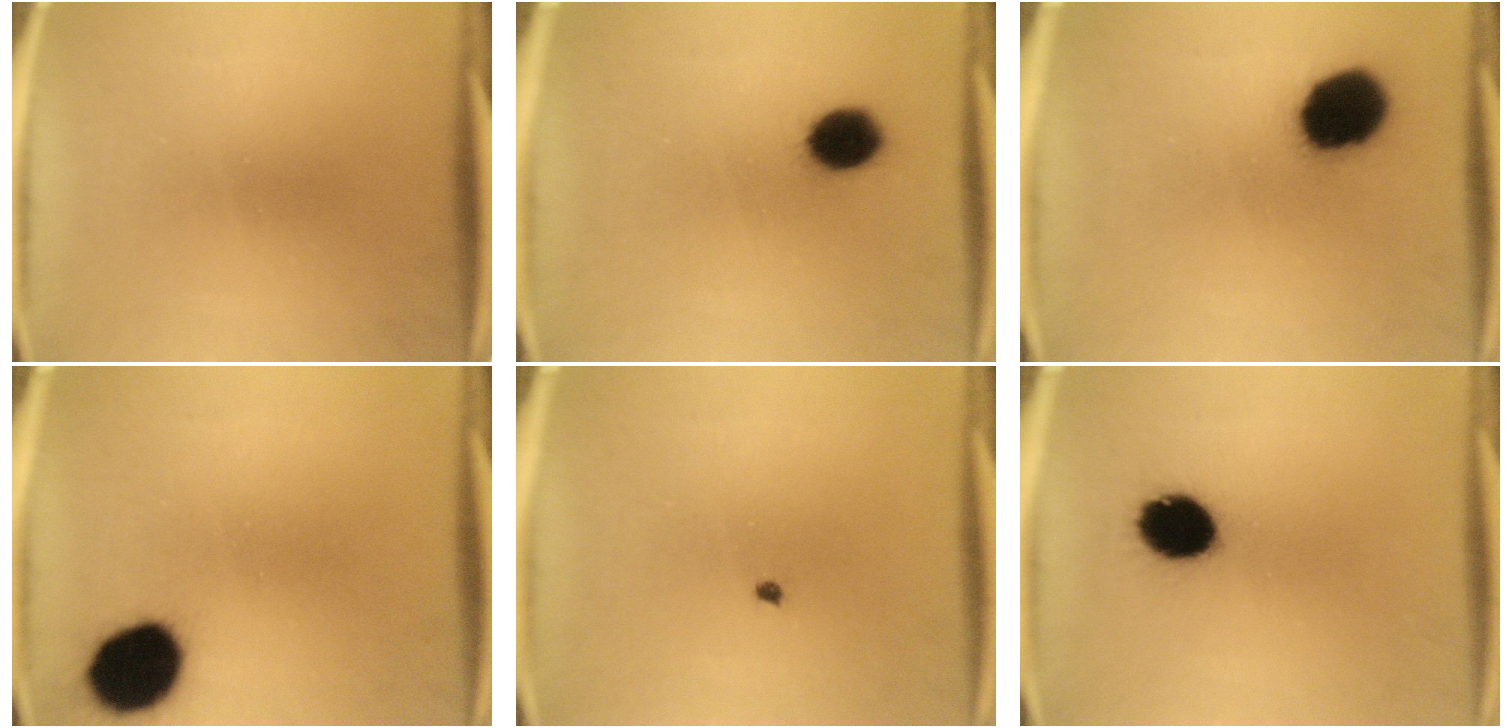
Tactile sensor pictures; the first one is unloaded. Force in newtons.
{"total": 8.3}
{"total": 15.0}
{"total": 15.5}
{"total": 0.5}
{"total": 11.7}